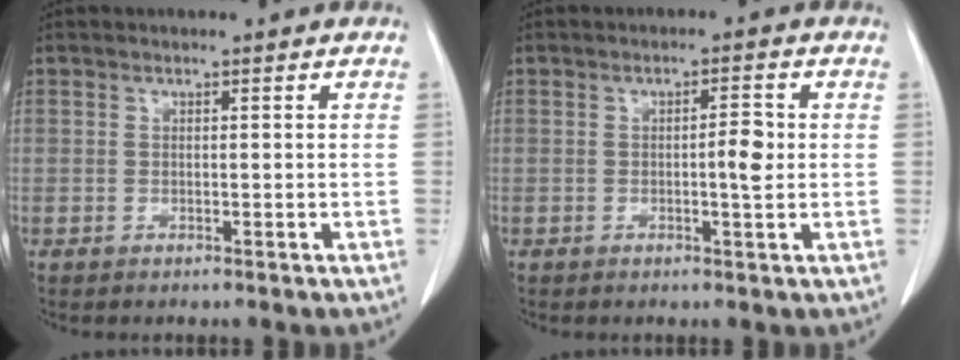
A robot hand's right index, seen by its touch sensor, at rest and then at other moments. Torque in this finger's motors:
{"motor_torque": [0.10, 0.06, 0.09, 0.02]}